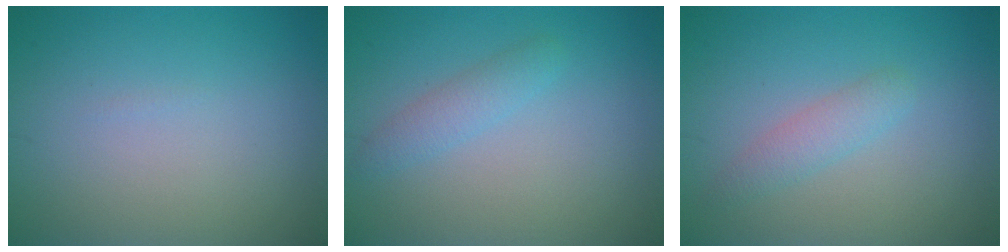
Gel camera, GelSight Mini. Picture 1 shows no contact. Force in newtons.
{"total": 1.8, "press": 1.8, "slide": 0.1}
{"total": 1.9, "press": 1.9, "slide": 0.0}